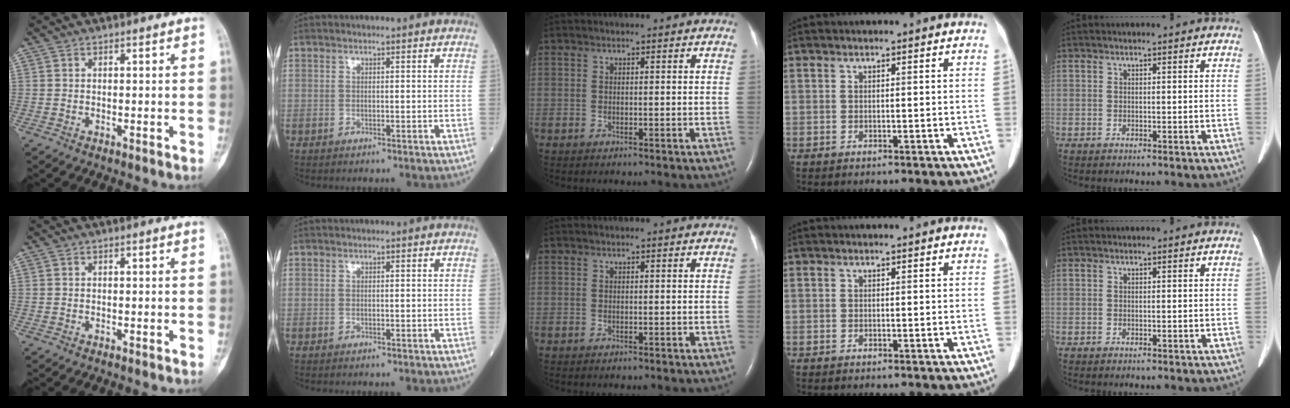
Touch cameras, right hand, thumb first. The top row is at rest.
{}